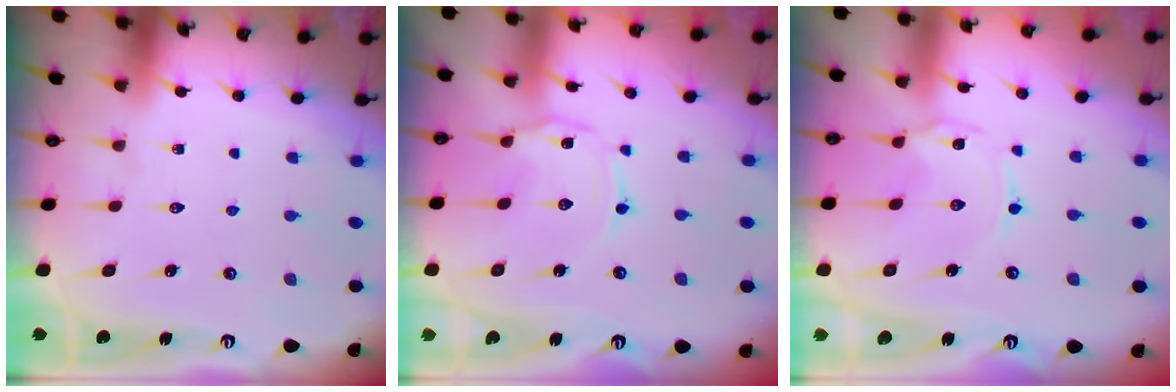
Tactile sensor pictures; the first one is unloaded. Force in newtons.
{"total": 1.8, "press": 1.8, "slide": 0.2}
{"total": 0.5, "press": 0.5, "slide": 0.1}